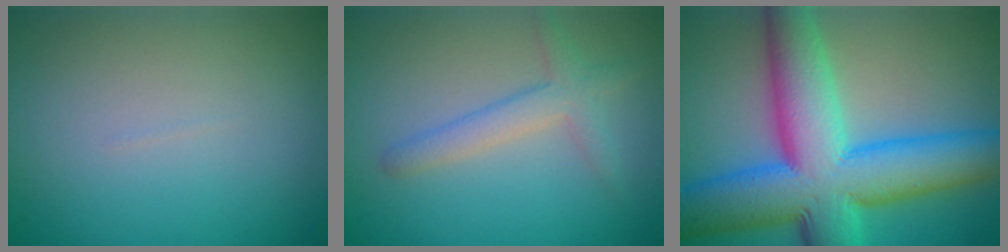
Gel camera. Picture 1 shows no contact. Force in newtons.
{"total": 2.7, "press": 2.6, "slide": 0.1}
{"total": 13.8, "press": 13.8, "slide": 0.3}